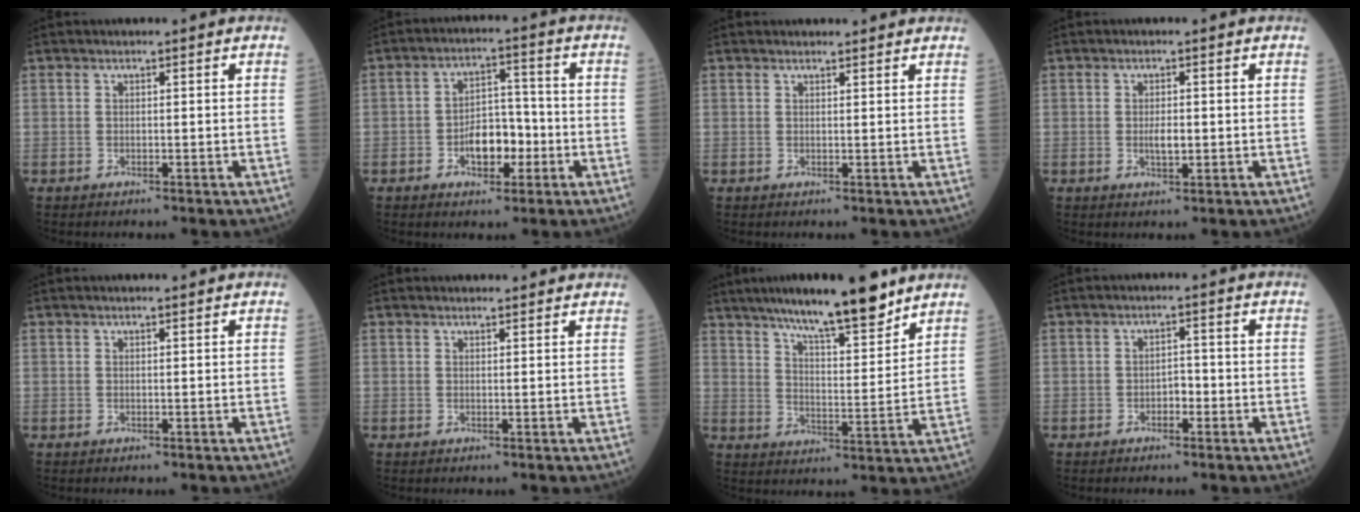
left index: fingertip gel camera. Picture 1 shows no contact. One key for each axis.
{"total": 6.6, "fx": -2.4, "fy": 3.7, "fz": 4.8, "tx": -0.085, "ty": 0.010, "tz": -0.039}
{"total": 2.9, "fx": 2.8, "fy": 0.6, "fz": 0.4, "tx": -0.009, "ty": 0.008, "tz": 0.032}
{"total": 2.1, "fx": -0.2, "fy": 0.8, "fz": 1.9, "tx": -0.040, "ty": -0.005, "tz": -0.001}
{"total": 0.8, "fx": 0.7, "fy": 0.1, "fz": 0.4, "tx": -0.010, "ty": 0.002, "tz": 0.012}
{"total": 3.2, "fx": 3.1, "fy": 0.8, "fz": 0.4, "tx": -0.009, "ty": 0.009, "tz": 0.034}
{"total": 13.9, "fx": 11.2, "fy": 1.9, "fz": 8.1, "tx": -0.126, "ty": -0.002, "tz": 0.180}
{"total": 1.8, "fx": -0.9, "fy": 1.1, "fz": 1.1, "tx": -0.014, "ty": 0.002, "tz": -0.016}